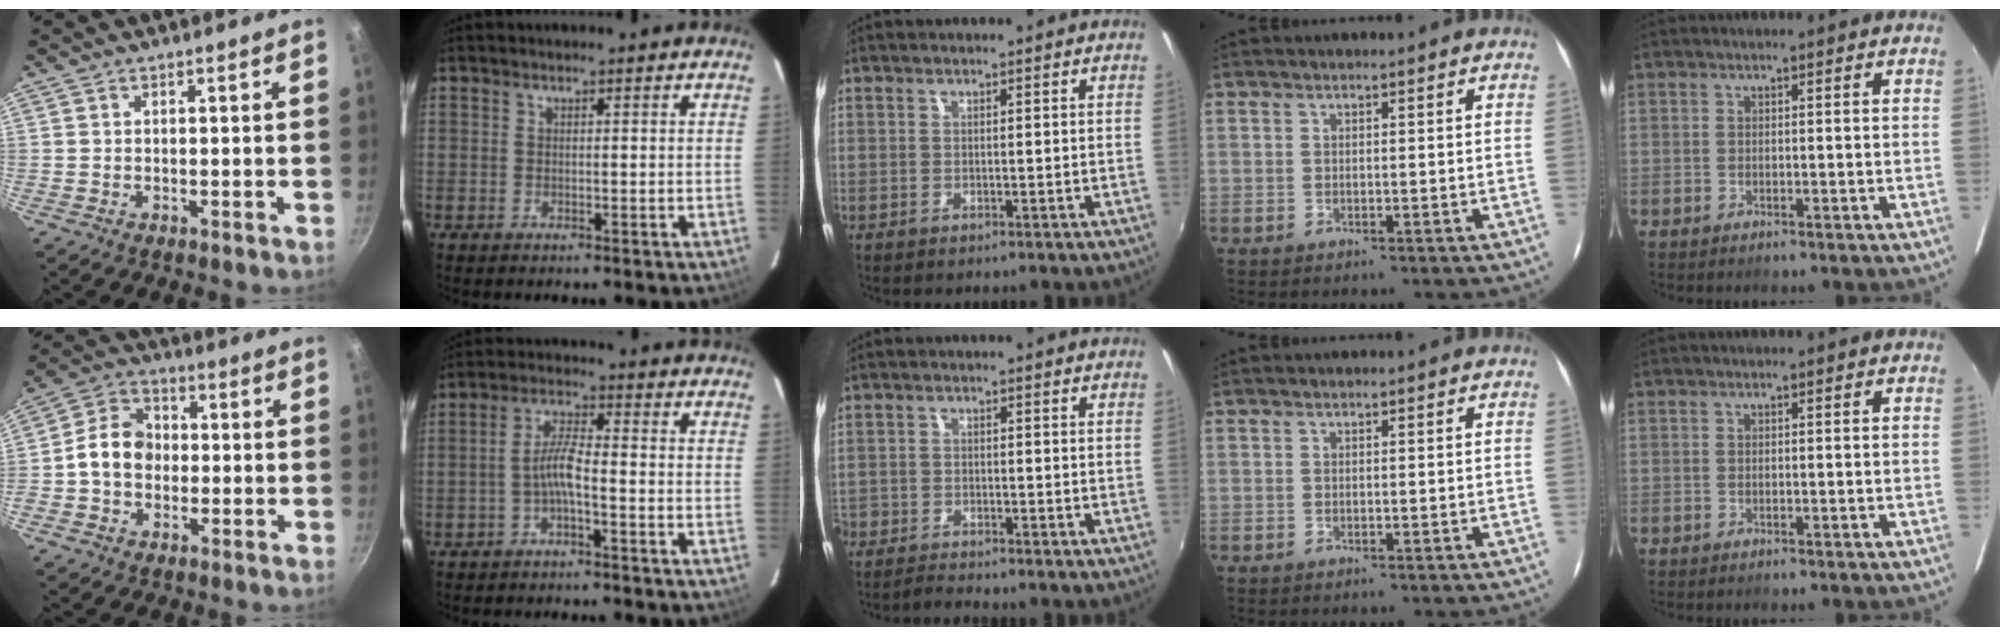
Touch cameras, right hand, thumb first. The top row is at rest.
{"thumb": {"total": 9.2, "force": [-0.8, 7.3, 5.5], "torque": [-0.069, 0.026, -0.032]}, "index": {"total": 4.1, "force": [-1.9, 0.4, 3.7], "torque": [-0.079, 0.010, -0.037]}, "middle": {"total": 2.8, "force": [-2.8, 0.2, 0.1], "torque": [-0.018, -0.010, -0.061]}}